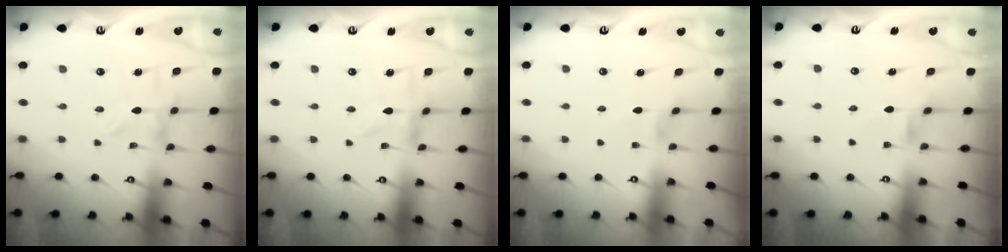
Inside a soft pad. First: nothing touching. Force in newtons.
{"total": 1.0, "press": 1.0, "slide": 0.2}
{"total": 1.7, "press": 1.6, "slide": 0.4}
{"total": 2.2, "press": 2.1, "slide": 0.5}